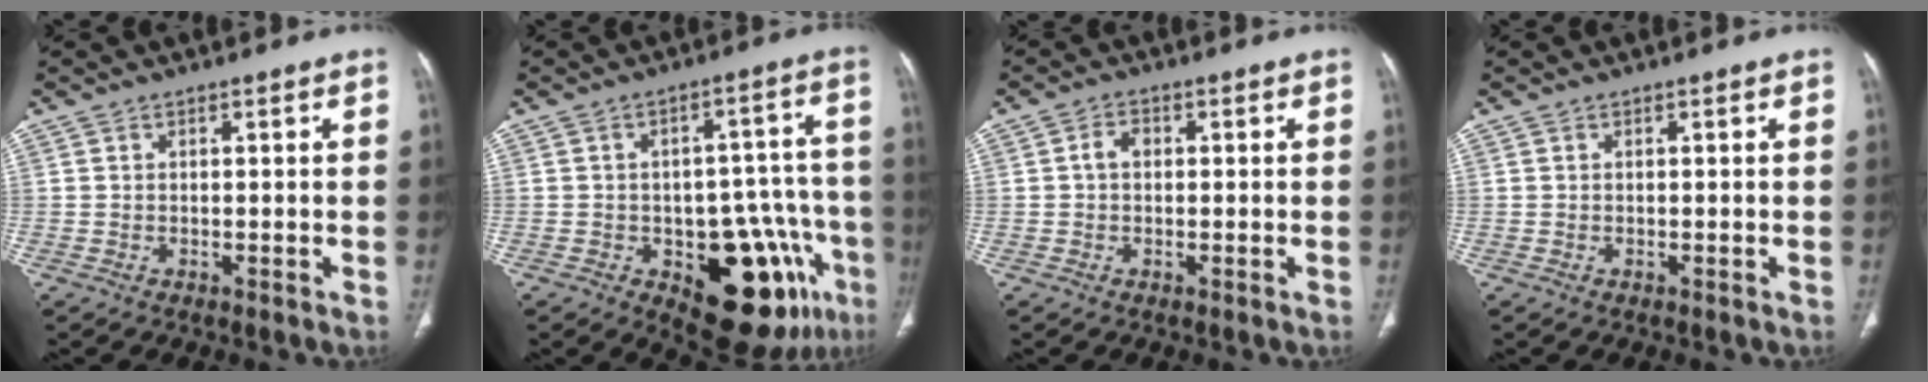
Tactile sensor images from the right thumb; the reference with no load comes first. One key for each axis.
{"total": 19.4, "fx": -8.2, "fy": 8.9, "fz": 15.1, "tx": -0.129, "ty": 0.044, "tz": -0.091}
{"total": 2.5, "fx": 0.2, "fy": 1.8, "fz": 1.7, "tx": -0.027, "ty": 0.010, "tz": 0.000}
{"total": 0.0}